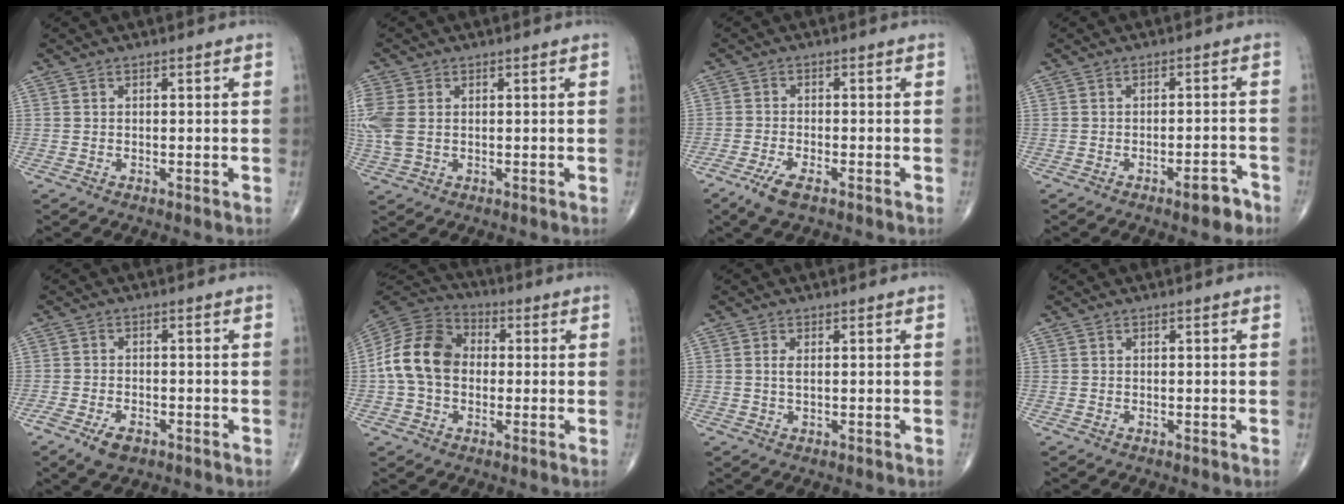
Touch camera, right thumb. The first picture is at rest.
{"total": 7.3, "force": [0.6, 5.0, 5.3], "torque": [-0.153, 0.008, 0.019]}
{"total": 4.4, "force": [-2.8, 1.3, 3.1], "torque": [-0.072, 0.003, -0.052]}
{"total": 4.1, "force": [-2.8, 1.3, 2.8], "torque": [-0.031, 0.020, -0.036]}
{"total": 5.0, "force": [-3.1, 2.6, 2.9], "torque": [-0.053, 0.009, -0.052]}
{"total": 13.5, "force": [-0.2, 10.3, 8.8], "torque": [-0.155, 0.035, -0.013]}
{"total": 1.5, "force": [0.2, 0.6, 1.4], "torque": [-0.033, -0.002, 0.005]}
{"total": 0.0}